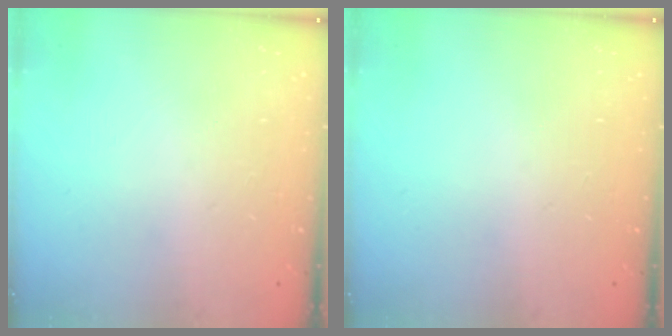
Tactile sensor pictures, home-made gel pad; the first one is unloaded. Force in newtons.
{"total": 0.0}